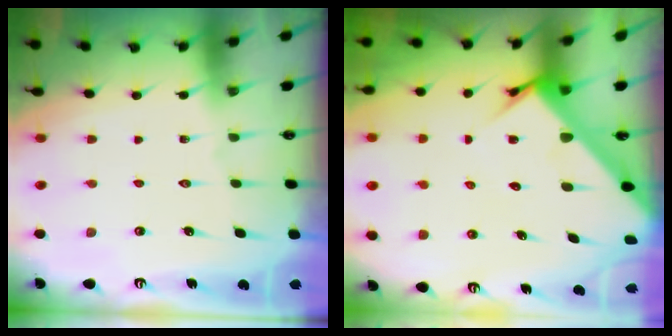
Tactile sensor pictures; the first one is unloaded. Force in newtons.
{"total": 5.3, "press": 5.3, "slide": 0.3}